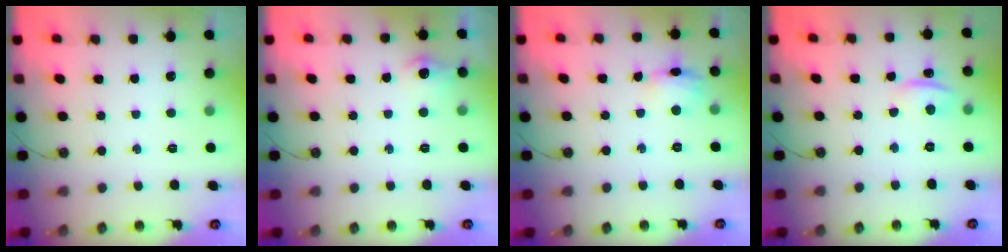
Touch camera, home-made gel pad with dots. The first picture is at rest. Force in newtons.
{"total": 7.5, "press": 7.5, "slide": 0.8}
{"total": 7.1, "press": 7.0, "slide": 1.1}
{"total": 1.5, "press": 1.3, "slide": 0.7}